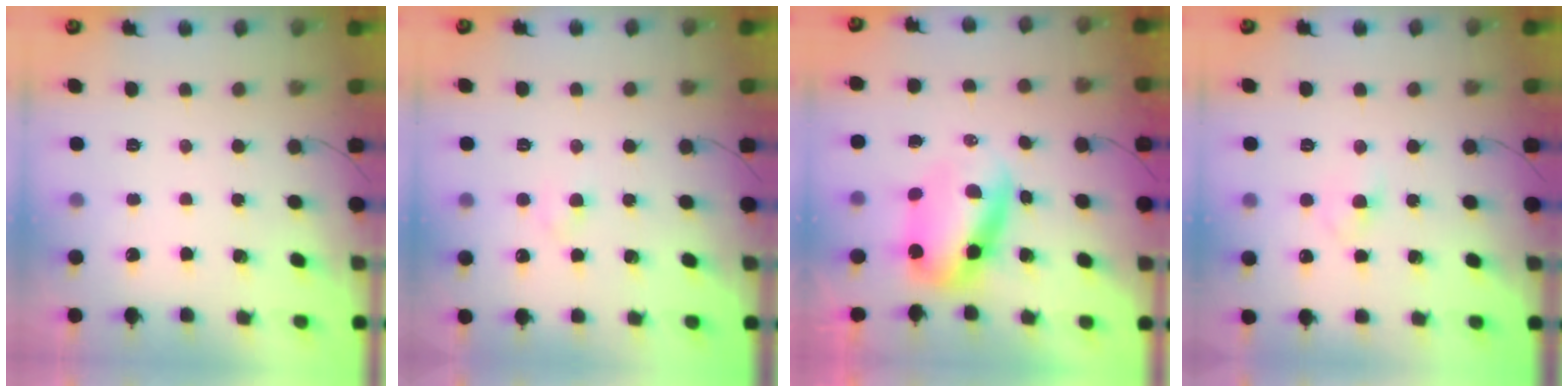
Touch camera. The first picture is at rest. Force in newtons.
{"total": 2.4, "press": 2.3, "slide": 0.8}
{"total": 7.0, "press": 6.8, "slide": 1.4}
{"total": 3.0, "press": 2.7, "slide": 1.2}